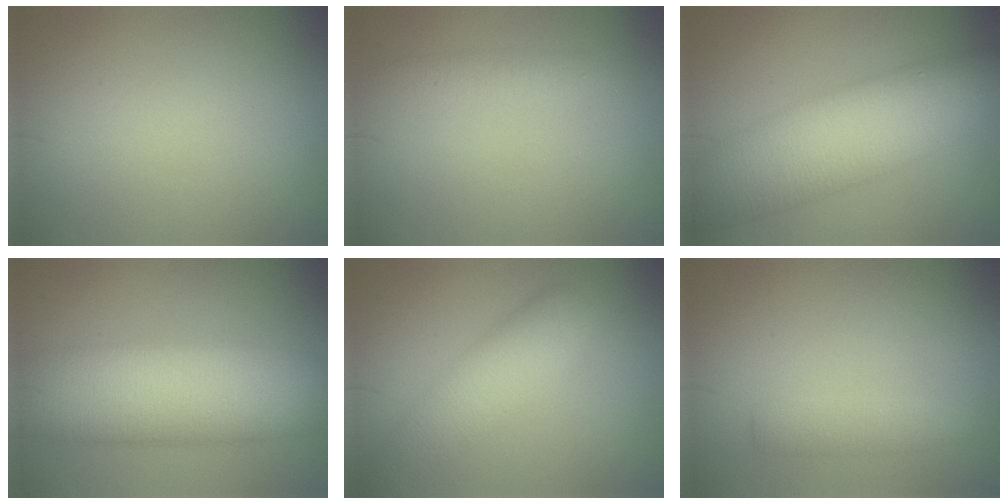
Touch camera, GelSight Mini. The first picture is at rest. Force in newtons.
{"total": 1.3, "press": 1.3, "slide": 0.0}
{"total": 10.5, "press": 10.4, "slide": 0.5}
{"total": 12.1, "press": 12.1, "slide": 0.6}
{"total": 4.8, "press": 4.8, "slide": 0.2}
{"total": 2.0, "press": 2.0, "slide": 0.2}